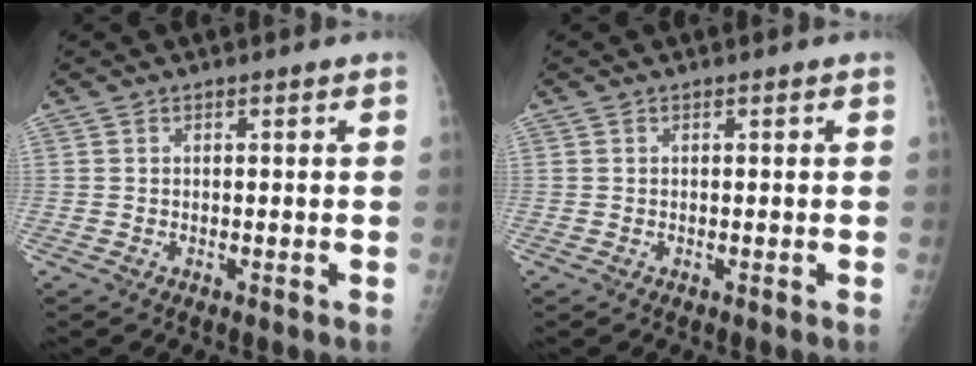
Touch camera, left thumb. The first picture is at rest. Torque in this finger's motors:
{"motor_torque": [0.07, -0.05, 0.04, 0.00, 0.00]}